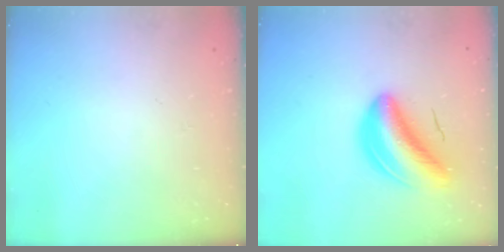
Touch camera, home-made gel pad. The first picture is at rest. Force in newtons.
{"total": 10.4, "press": 10.0, "slide": 2.8}